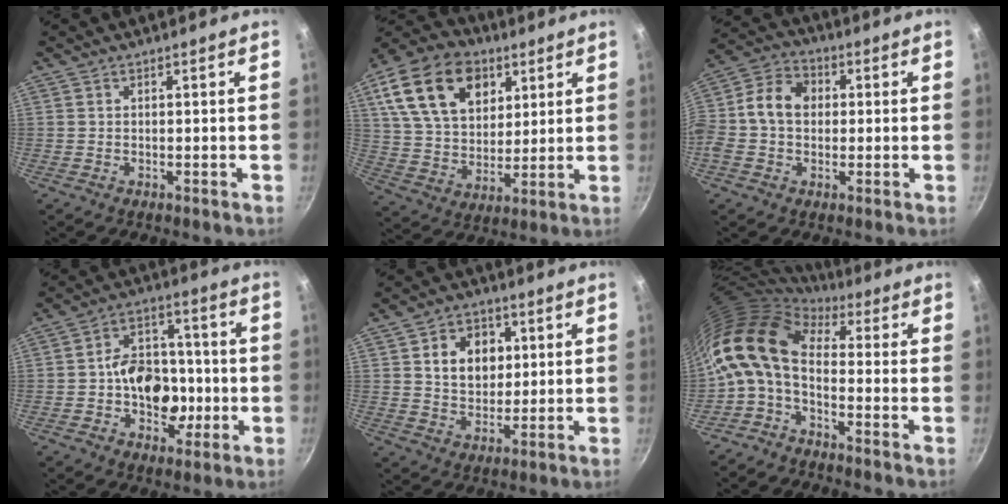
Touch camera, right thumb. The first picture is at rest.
{"total": 20.8, "force": [8.9, 14.1, 12.5], "torque": [-0.198, -0.015, 0.156]}
{"total": 10.9, "force": [0.6, 8.4, 6.9], "torque": [-0.103, 0.026, -0.014]}
{"total": 13.9, "force": [-2.0, 10.3, 9.1], "torque": [-0.096, 0.023, -0.037]}
{"total": 10.2, "force": [2.5, 8.0, 5.8], "torque": [-0.059, -0.004, 0.040]}
{"total": 12.0, "force": [0.3, 7.0, 9.7], "torque": [-0.186, 0.022, -0.013]}